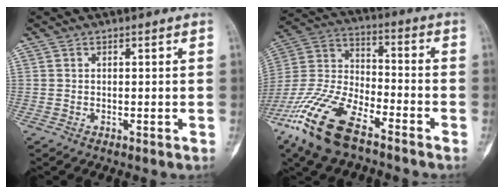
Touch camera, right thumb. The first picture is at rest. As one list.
[{"total": 18.2, "force": [-11.7, 7.1, 12.0], "torque": [-0.252, 0.041, -0.229]}]